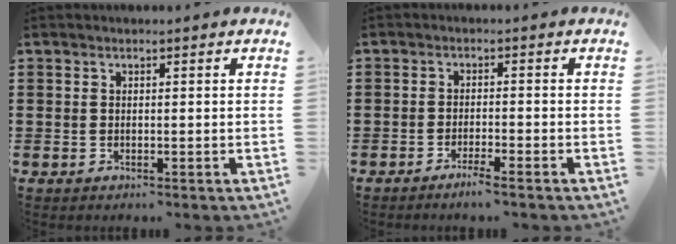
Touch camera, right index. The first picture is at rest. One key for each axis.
{"total": 2.8, "fx": -2.3, "fy": -0.3, "fz": 1.6, "tx": -0.033, "ty": -0.001, "tz": -0.045}